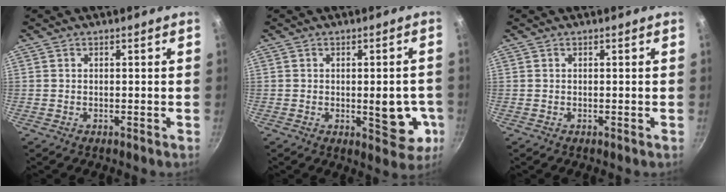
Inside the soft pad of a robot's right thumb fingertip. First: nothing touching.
{"total": 9.1, "force": [-1.6, 4.2, 7.9], "torque": [-0.070, 0.001, -0.015]}
{"total": 0.0}